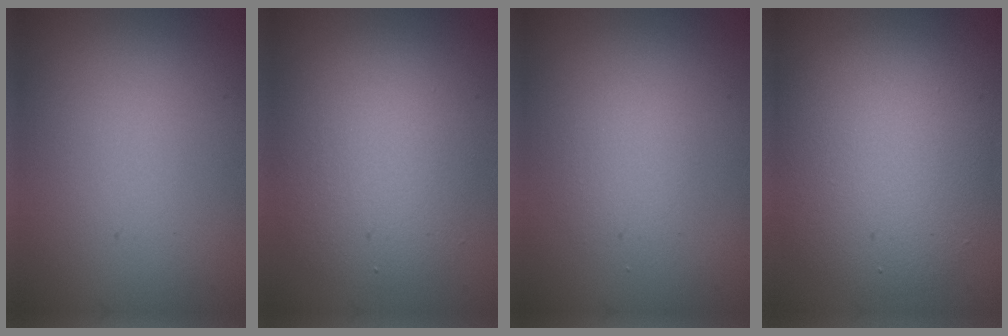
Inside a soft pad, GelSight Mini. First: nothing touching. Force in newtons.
{"total": 4.6, "press": 4.6, "slide": 0.1}
{"total": 1.7, "press": 1.6, "slide": 0.1}
{"total": 6.4, "press": 6.4, "slide": 0.2}